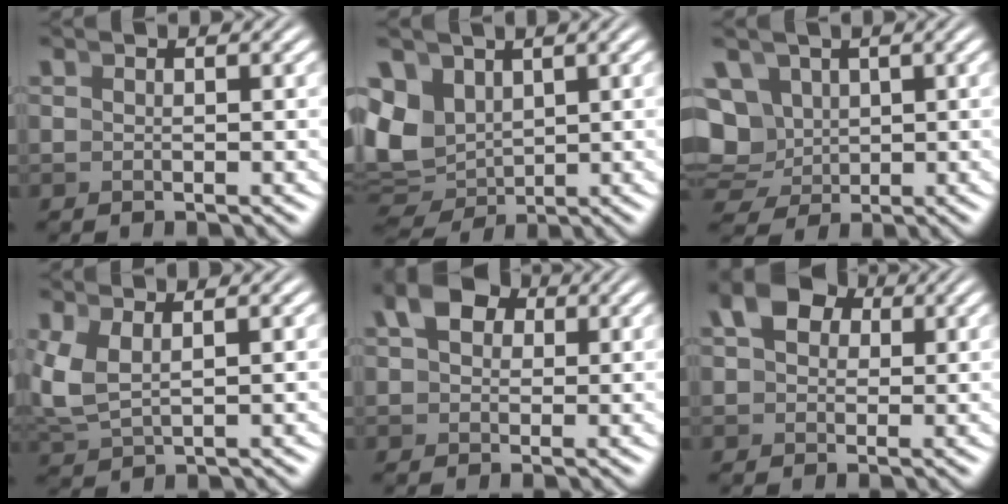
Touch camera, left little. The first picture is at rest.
{"total": 7.5, "force": [-0.3, 6.7, 3.4], "torque": [-0.101, -0.040, 0.014]}
{"total": 8.6, "force": [-0.2, 7.9, 3.5], "torque": [-0.104, -0.041, 0.008]}
{"total": 4.3, "force": [0.7, 3.2, 2.7], "torque": [-0.083, -0.009, 0.023]}
{"total": 5.3, "force": [2.1, 4.0, 2.8], "torque": [-0.047, 0.012, 0.026]}
{"total": 7.5, "force": [2.8, 5.8, 3.8], "torque": [-0.060, 0.017, 0.032]}